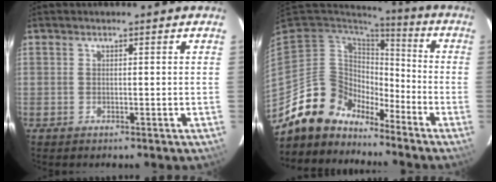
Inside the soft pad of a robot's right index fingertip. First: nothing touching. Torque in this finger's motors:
{"motor_torque": [1.07, -1.07, 0.54, 0.00]}